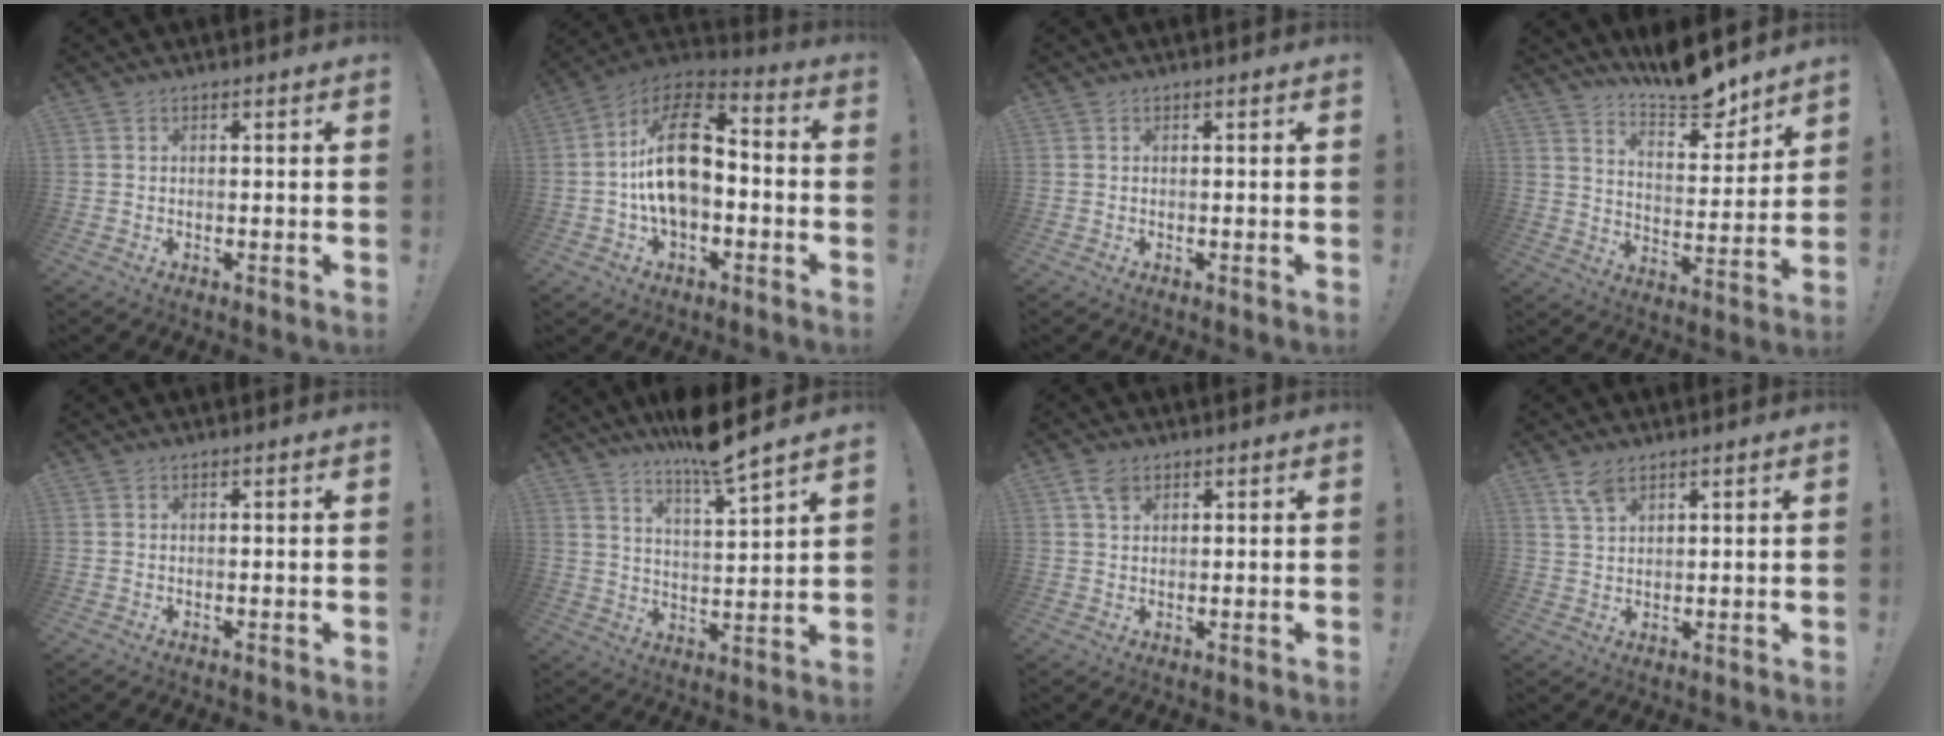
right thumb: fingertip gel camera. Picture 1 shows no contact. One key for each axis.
{"total": 18.5, "fx": -1.3, "fy": 11.4, "fz": 14.4, "tx": -0.241, "ty": 0.030, "tz": -0.016}
{"total": 0.0}
{"total": 12.1, "fx": 10.7, "fy": 2.9, "fz": 4.8, "tx": -0.073, "ty": -0.084, "tz": 0.190}
{"total": 0.0}
{"total": 10.1, "fx": 8.6, "fy": -0.3, "fz": 5.2, "tx": -0.092, "ty": -0.062, "tz": 0.141}
{"total": 3.8, "fx": 2.1, "fy": 2.3, "fz": 2.2, "tx": -0.042, "ty": 0.000, "tz": 0.040}
{"total": 5.5, "fx": 3.8, "fy": 2.6, "fz": 2.9, "tx": -0.053, "ty": -0.014, "tz": 0.072}